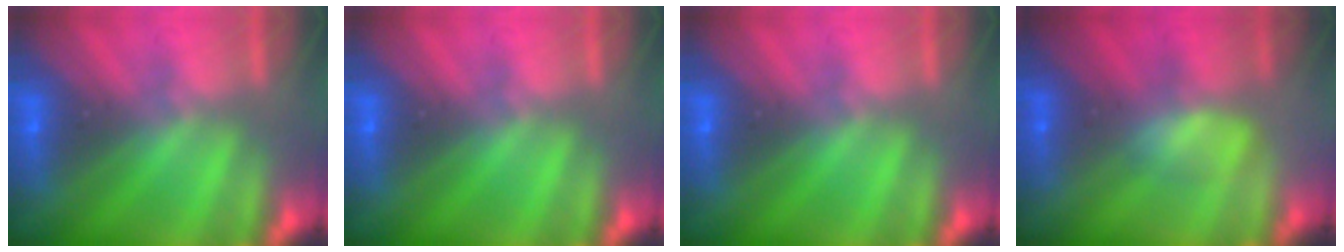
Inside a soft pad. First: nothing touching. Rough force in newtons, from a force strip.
{"total": 0.0}
{"total": 0.0}
{"total": 2.5}